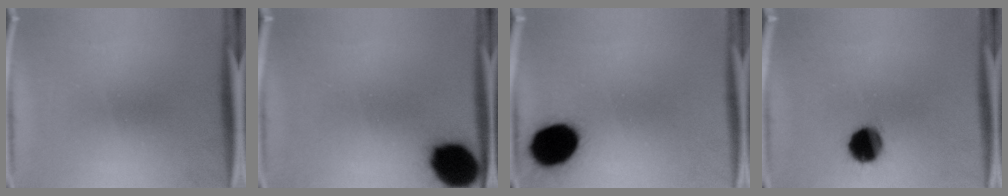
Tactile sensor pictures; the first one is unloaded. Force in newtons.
{"total": 14.7}
{"total": 15.2}
{"total": 10.2}